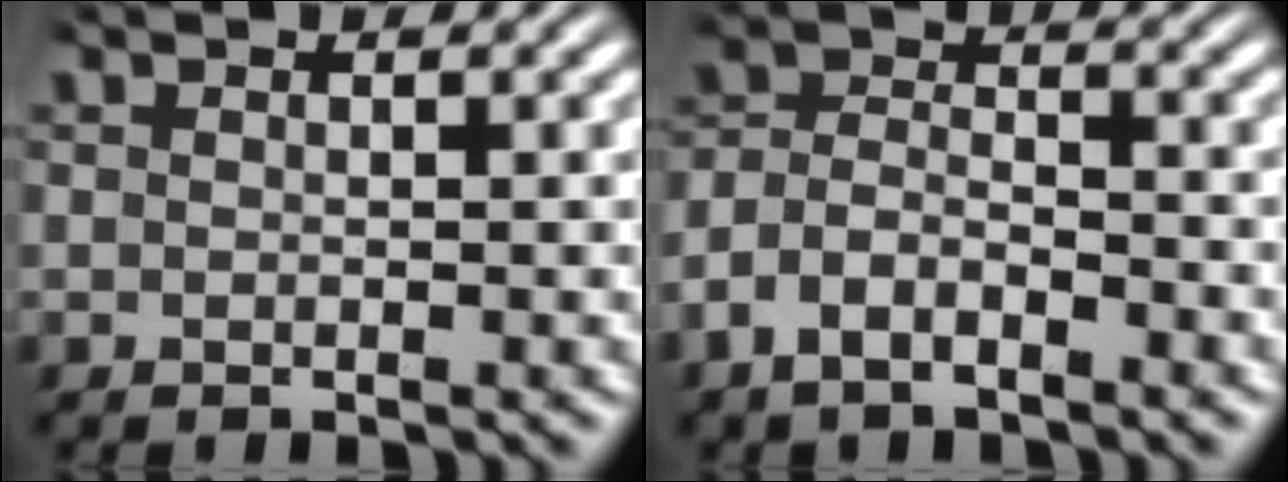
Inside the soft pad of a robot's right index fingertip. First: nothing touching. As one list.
[{"total": 5.4, "force": [-2.7, 4.0, 2.2], "torque": [-0.054, -0.014, -0.051]}]